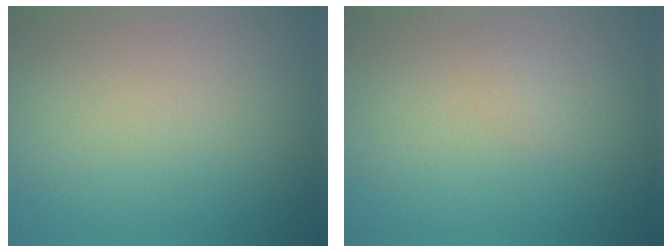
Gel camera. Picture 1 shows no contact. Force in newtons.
{"total": 0.8, "press": 0.8, "slide": 0.0}